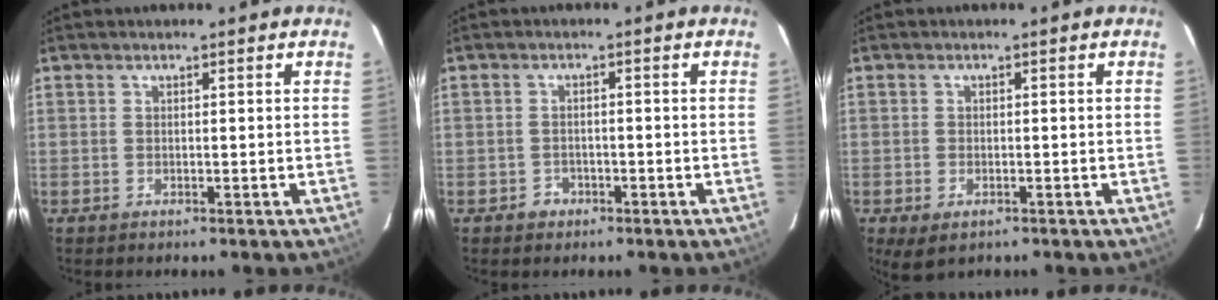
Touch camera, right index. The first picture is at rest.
{"total": 2.5, "force": [-1.4, 2.1, 0.3], "torque": [-0.010, 0.006, -0.019]}
{"total": 3.6, "force": [-1.8, 2.3, 2.2], "torque": [-0.043, -0.012, -0.028]}